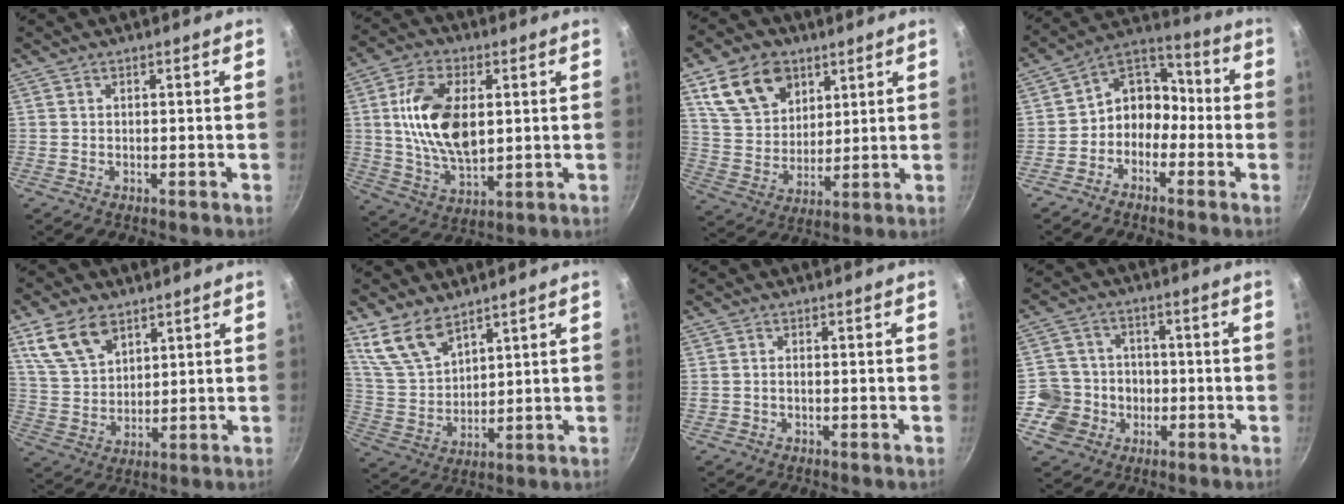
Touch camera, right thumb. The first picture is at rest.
{"total": 16.0, "force": [2.4, 8.9, 13.1], "torque": [-0.236, -0.008, 0.050]}
{"total": 14.3, "force": [7.4, 9.9, 7.1], "torque": [-0.102, -0.023, 0.147]}
{"total": 10.0, "force": [-2.5, 7.9, 5.6], "torque": [-0.053, 0.057, -0.062]}
{"total": 10.4, "force": [6.1, 6.2, 5.8], "torque": [-0.096, -0.021, 0.127]}
{"total": 10.0, "force": [7.2, 4.8, 5.1], "torque": [-0.092, -0.031, 0.159]}
{"total": 1.4, "force": [-0.2, 1.1, 0.8], "torque": [-0.017, 0.006, -0.001]}
{"total": 10.0, "force": [-2.6, 9.4, 2.3], "torque": [-0.005, 0.027, -0.045]}